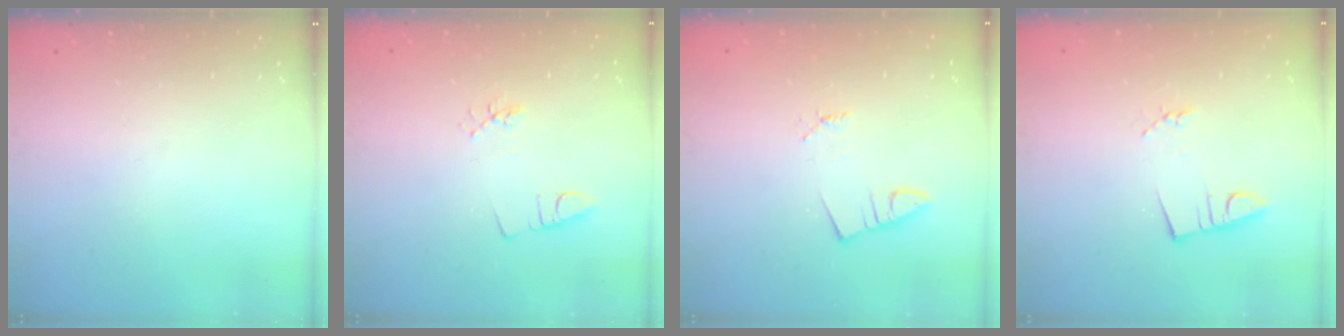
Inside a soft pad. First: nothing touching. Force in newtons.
{"total": 3.5, "press": 3.2, "slide": 1.4}
{"total": 0.9, "press": 0.9, "slide": 0.1}
{"total": 2.8, "press": 1.4, "slide": 2.4}